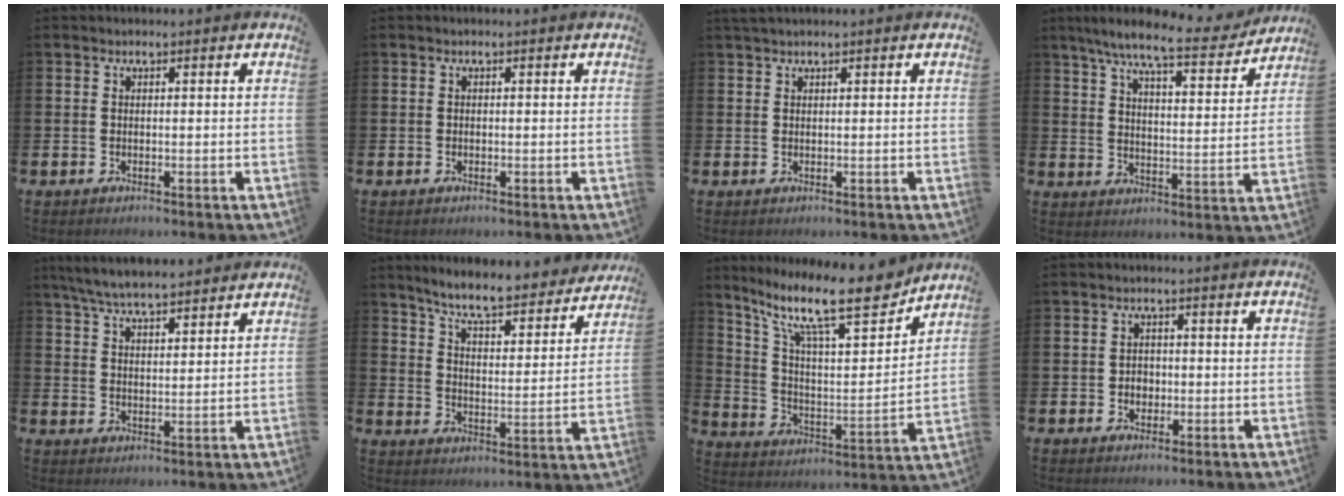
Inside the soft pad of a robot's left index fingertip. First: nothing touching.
{"total": 0.0}
{"total": 1.1, "force": [1.0, 0.0, 0.5], "torque": [-0.009, 0.003, 0.017]}
{"total": 9.0, "force": [7.9, 0.9, 4.3], "torque": [-0.100, -0.043, 0.133]}
{"total": 6.6, "force": [6.4, 0.7, 1.7], "torque": [-0.060, -0.024, 0.117]}
{"total": 7.6, "force": [7.1, 0.7, 2.8], "torque": [-0.080, -0.051, 0.119]}
{"total": 15.2, "force": [11.8, 3.7, 8.9], "torque": [-0.186, -0.070, 0.198]}
{"total": 2.0, "force": [-0.2, 1.8, 0.8], "torque": [-0.001, 0.002, -0.012]}